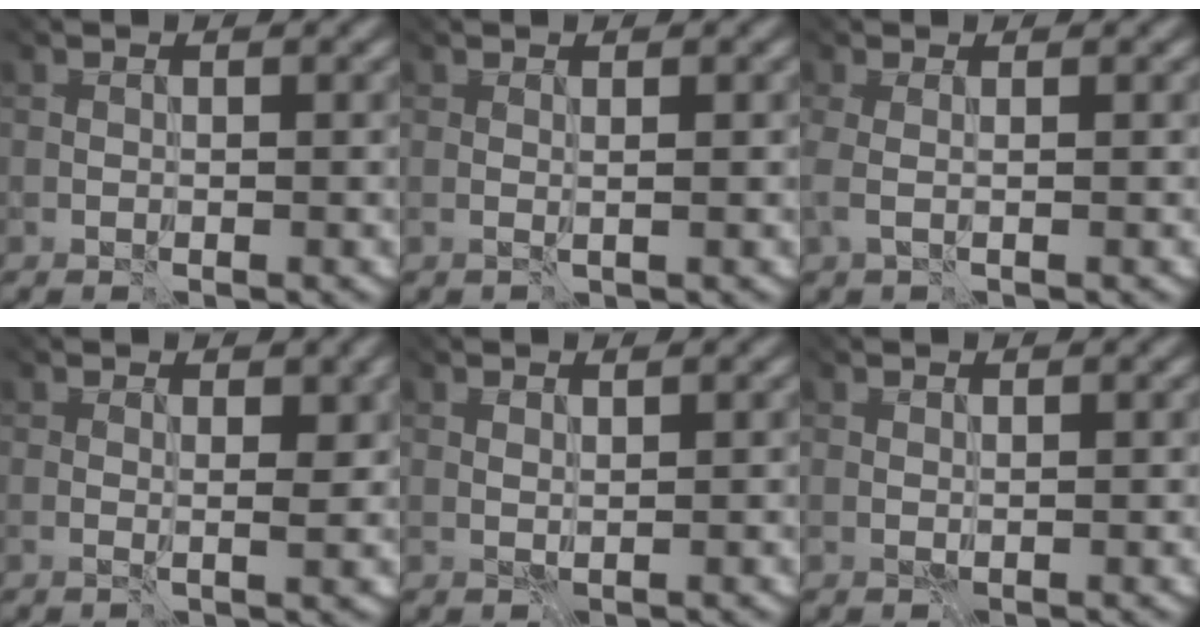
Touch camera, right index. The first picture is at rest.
{"total": 1.0, "force": [0.5, 0.3, 0.8], "torque": [-0.004, 0.013, 0.001]}
{"total": 1.5, "force": [0.3, 0.5, 1.4], "torque": [-0.017, 0.007, 0.003]}
{"total": 2.2, "force": [0.6, 0.9, 1.8], "torque": [-0.014, 0.009, 0.005]}
{"total": 1.9, "force": [1.6, 0.6, 0.8], "torque": [-0.015, 0.013, 0.025]}
{"total": 1.5, "force": [1.2, 0.6, 0.6], "torque": [-0.010, 0.008, 0.016]}